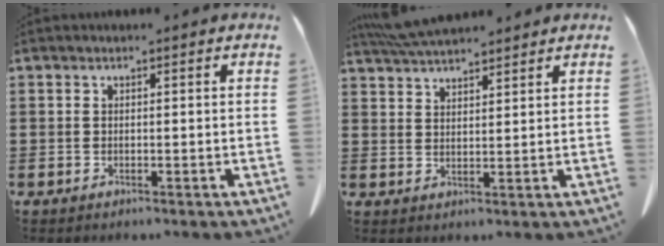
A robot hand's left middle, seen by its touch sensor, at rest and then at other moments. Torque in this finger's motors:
{"motor_torque": [0.59, 0.54, 0.40, 0.05]}